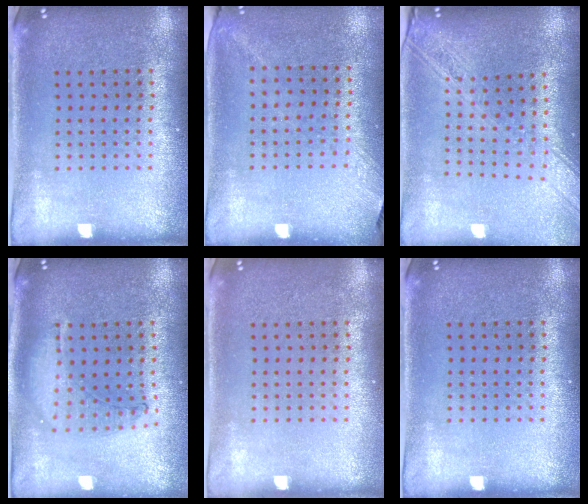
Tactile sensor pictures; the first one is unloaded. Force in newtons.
{"total": 1.3, "press": 1.0, "slide": 0.8}
{"total": 2.1, "press": 1.8, "slide": 1.1}
{"total": 1.0, "press": 1.0, "slide": 0.2}
{"total": 0.0}
{"total": 0.0}